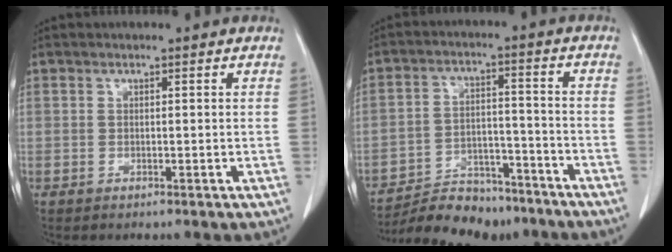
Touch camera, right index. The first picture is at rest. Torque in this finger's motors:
{"motor_torque": [1.02, -0.99, 0.56, 0.15]}